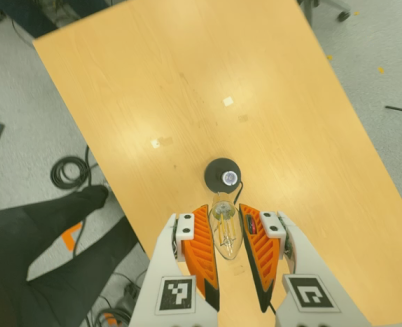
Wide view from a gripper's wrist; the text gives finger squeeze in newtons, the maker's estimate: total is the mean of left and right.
{"total": 11.7, "left": 12.0, "right": 11.5}